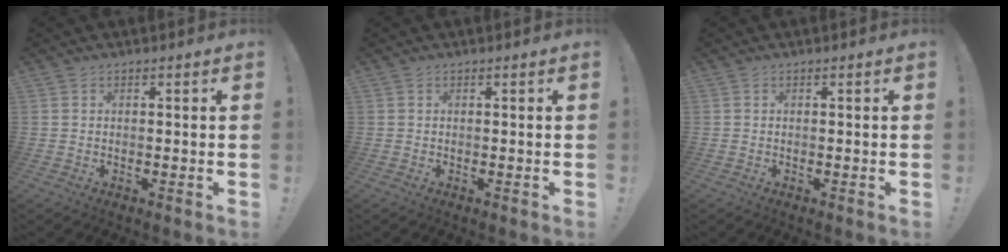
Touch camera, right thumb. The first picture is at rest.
{"total": 0.0}
{"total": 0.0}